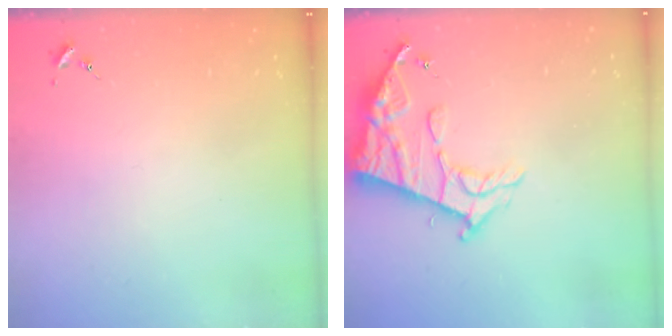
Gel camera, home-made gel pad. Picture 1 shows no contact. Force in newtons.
{"total": 14.0, "press": 13.9, "slide": 1.1}